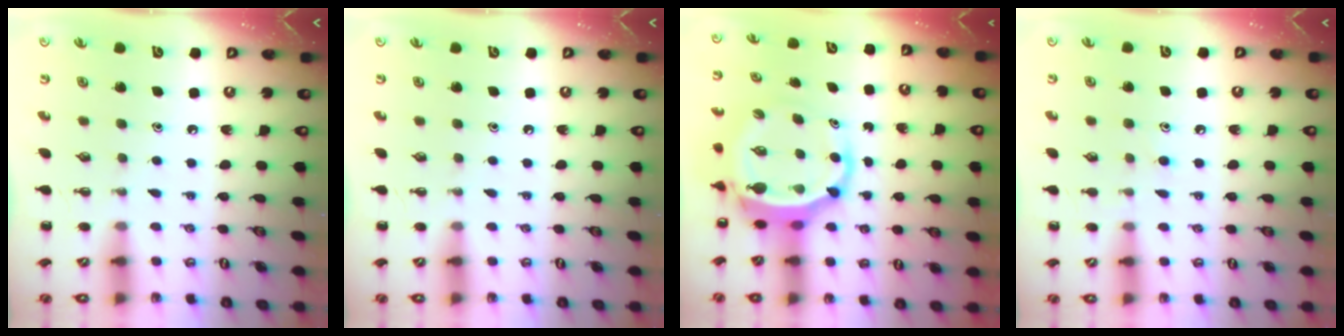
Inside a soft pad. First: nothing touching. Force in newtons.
{"total": 0.0}
{"total": 7.0, "press": 6.7, "slide": 2.2}
{"total": 6.8, "press": 6.5, "slide": 2.0}